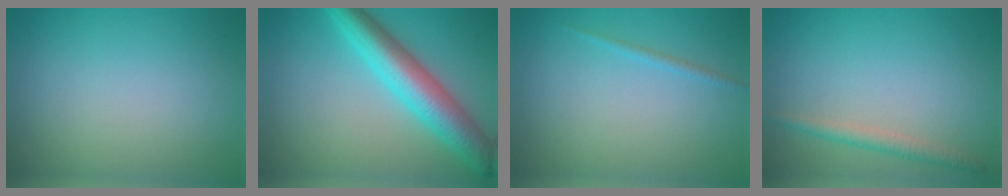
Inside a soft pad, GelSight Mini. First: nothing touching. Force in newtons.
{"total": 6.7, "press": 6.7, "slide": 0.0}
{"total": 0.7, "press": 0.7, "slide": 0.1}
{"total": 1.9, "press": 1.9, "slide": 0.0}